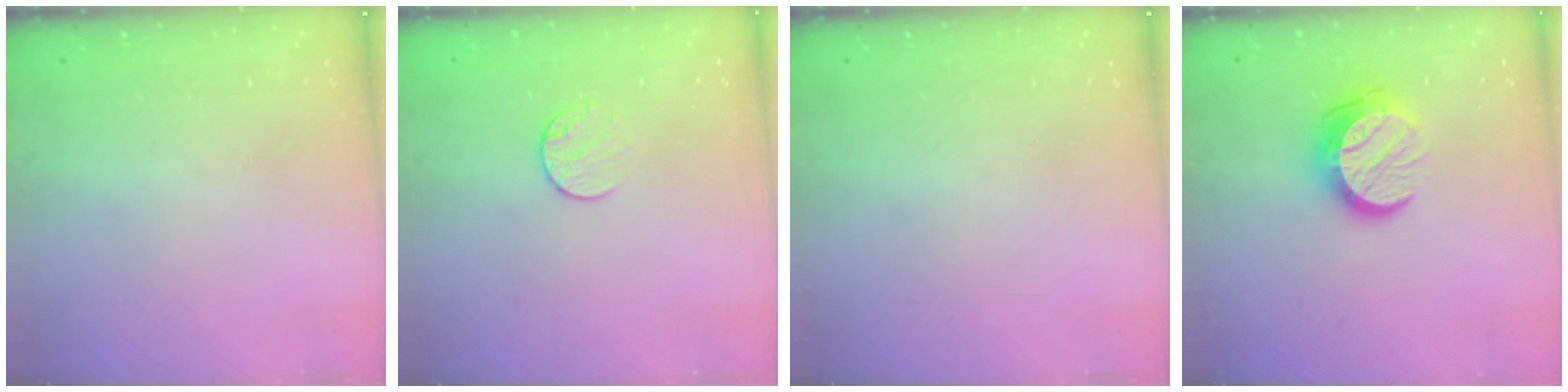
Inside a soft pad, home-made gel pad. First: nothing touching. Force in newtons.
{"total": 7.3, "press": 7.2, "slide": 0.7}
{"total": 0.0}
{"total": 12.7, "press": 12.7, "slide": 0.8}